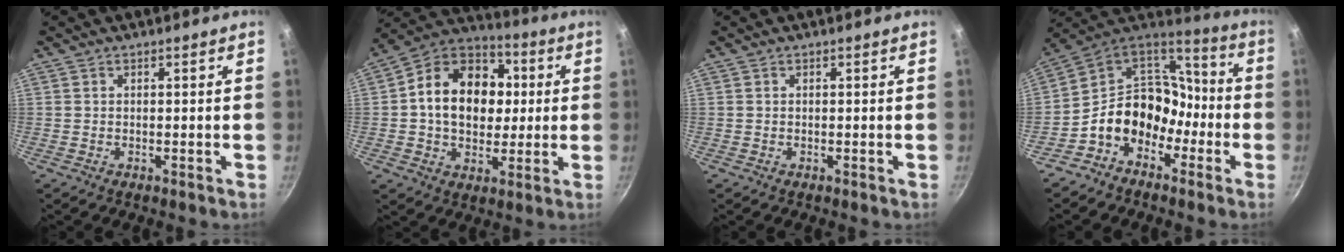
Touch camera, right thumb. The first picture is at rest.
{"total": 18.5, "force": [1.8, 14.0, 11.9], "torque": [-0.163, 0.024, 0.015]}
{"total": 0.0}
{"total": 15.4, "force": [-5.8, 12.0, 7.7], "torque": [-0.079, 0.079, -0.122]}